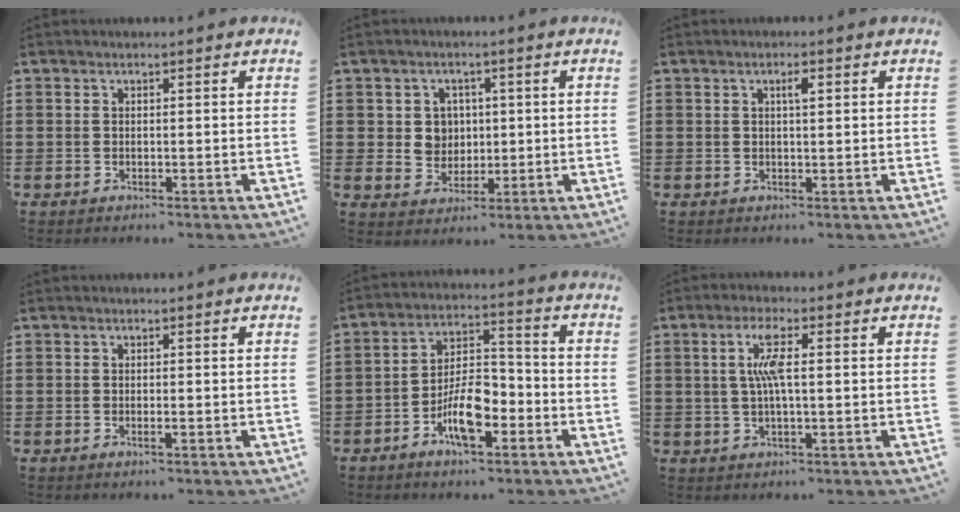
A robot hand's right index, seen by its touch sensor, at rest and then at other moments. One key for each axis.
{"total": 4.2, "fx": 0.8, "fy": 3.9, "fz": 1.5, "tx": -0.047, "ty": 0.011, "tz": 0.013}
{"total": 1.8, "fx": 0.6, "fy": 0.5, "fz": 1.6, "tx": -0.024, "ty": 0.003, "tz": 0.007}
{"total": 0.6, "fx": -0.3, "fy": 0.0, "fz": 0.6, "tx": -0.010, "ty": -0.004, "tz": -0.004}
{"total": 8.6, "fx": -4.3, "fy": 3.5, "fz": 6.5, "tx": -0.130, "ty": 0.006, "tz": -0.079}
{"total": 5.4, "fx": 0.7, "fy": 0.8, "fz": 5.2, "tx": -0.115, "ty": -0.003, "tz": 0.003}